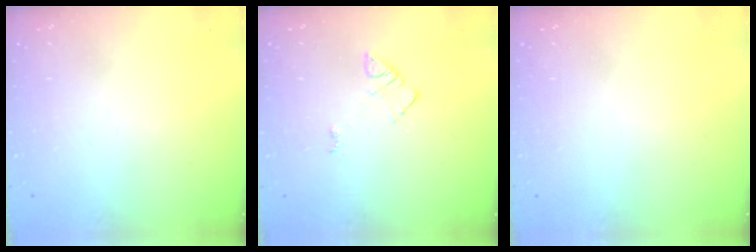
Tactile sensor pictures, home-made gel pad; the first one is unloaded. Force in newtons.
{"total": 5.6, "press": 5.5, "slide": 0.7}
{"total": 0.0}